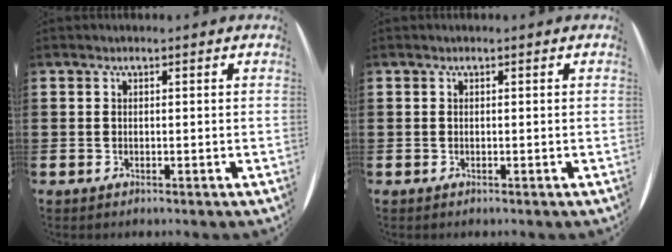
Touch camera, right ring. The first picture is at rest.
{"total": 0.0}